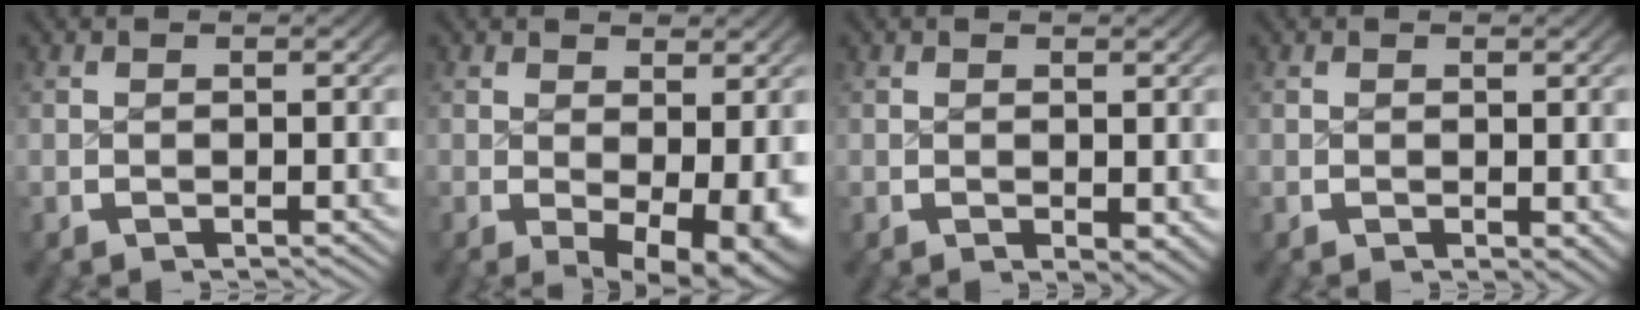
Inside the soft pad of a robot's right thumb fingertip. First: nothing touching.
{"total": 6.1, "force": [-0.6, 3.5, 5.0], "torque": [-0.077, -0.031, 0.004]}
{"total": 1.3, "force": [0.3, 0.8, 1.0], "torque": [-0.006, -0.006, 0.010]}
{"total": 0.9, "force": [0.1, 0.5, 0.7], "torque": [-0.002, -0.004, 0.006]}